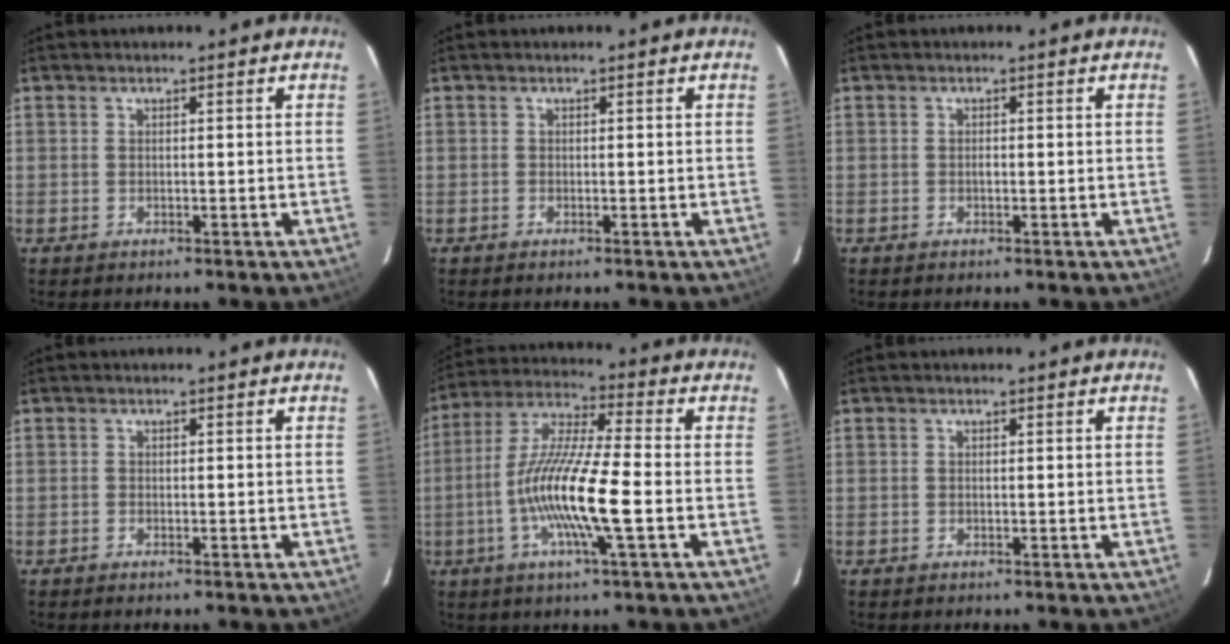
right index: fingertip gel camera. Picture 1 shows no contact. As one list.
[{"total": 0.0}, {"total": 0.6, "force": [-0.2, 0.4, 0.4], "torque": [-0.005, 0.002, -0.005]}, {"total": 0.8, "force": [-0.7, 0.2, 0.3], "torque": [-0.008, 0.000, -0.014]}, {"total": 14.5, "force": [-3.7, 0.9, 14.0], "torque": [-0.278, -0.001, -0.078]}, {"total": 0.0}]